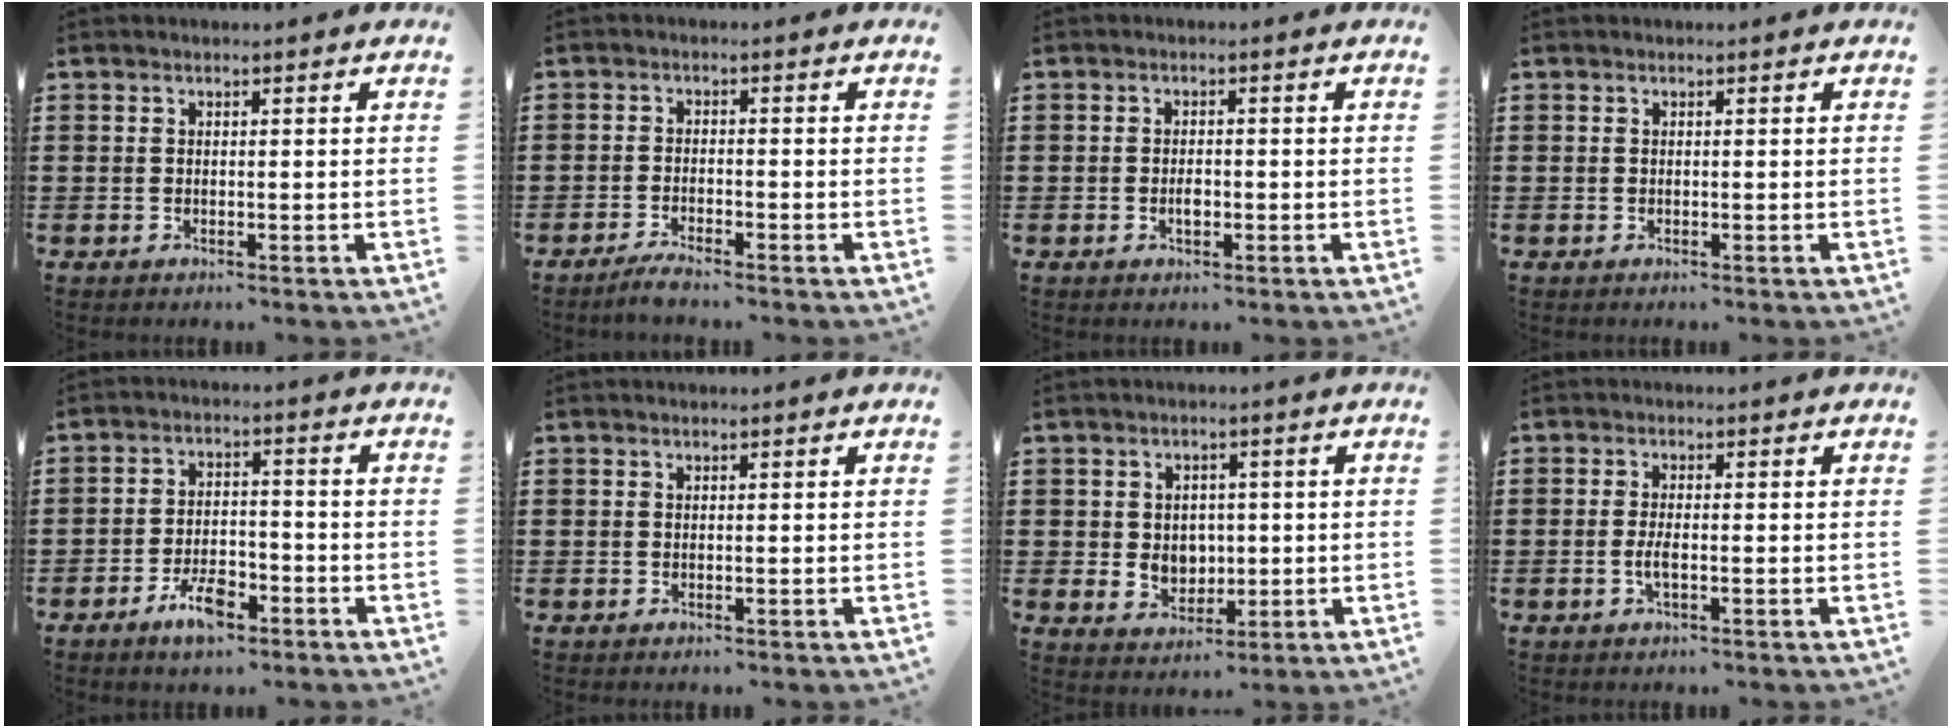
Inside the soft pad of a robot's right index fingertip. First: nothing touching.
{"total": 2.2, "force": [-2.0, 0.0, 0.8], "torque": [-0.015, 0.002, -0.038]}
{"total": 1.9, "force": [-0.6, 0.9, 1.6], "torque": [-0.030, 0.001, -0.010]}
{"total": 0.0}
{"total": 6.0, "force": [-3.6, 2.3, 4.1], "torque": [-0.085, 0.007, -0.069]}
{"total": 0.0}
{"total": 3.9, "force": [0.4, 3.6, 1.5], "torque": [-0.027, 0.004, 0.003]}
{"total": 2.4, "force": [-0.6, 0.5, 2.2], "torque": [-0.047, -0.004, -0.014]}